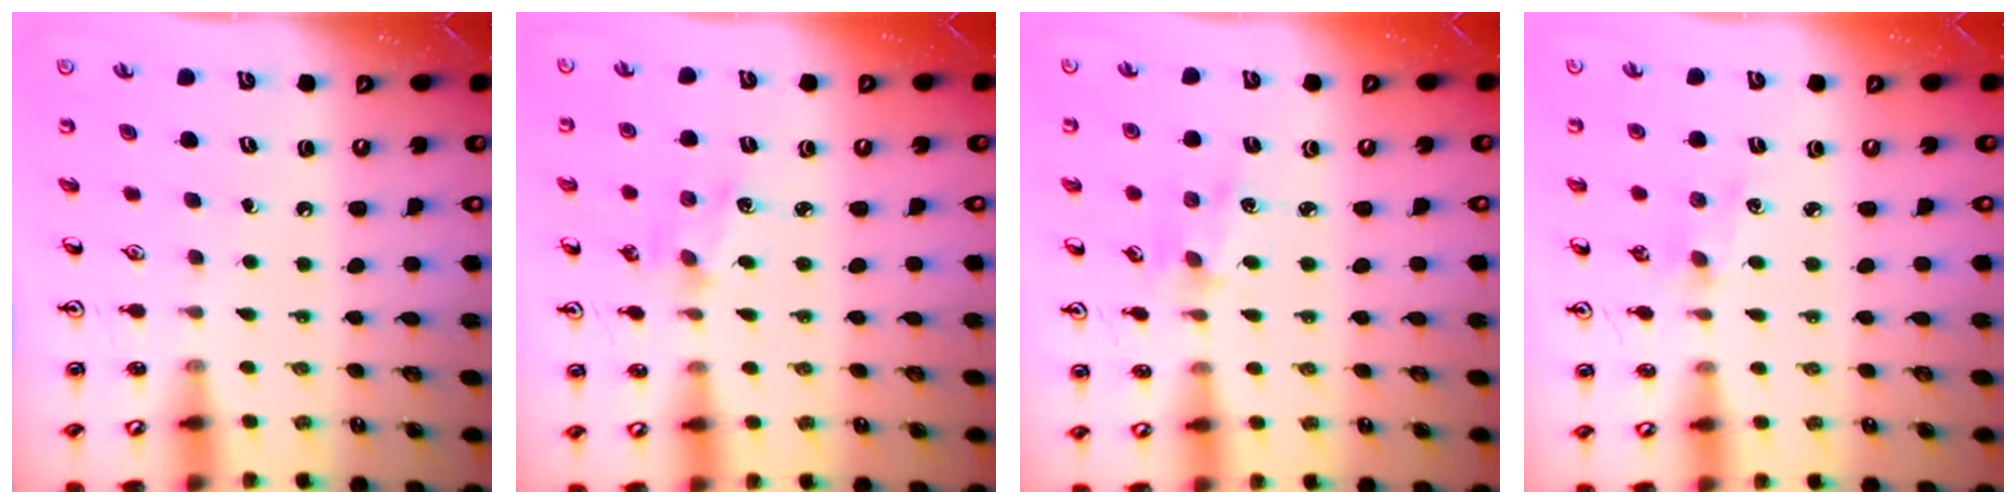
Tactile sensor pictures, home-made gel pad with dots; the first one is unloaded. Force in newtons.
{"total": 1.8, "press": 1.7, "slide": 0.4}
{"total": 1.0, "press": 1.0, "slide": 0.2}
{"total": 2.4, "press": 2.3, "slide": 0.4}